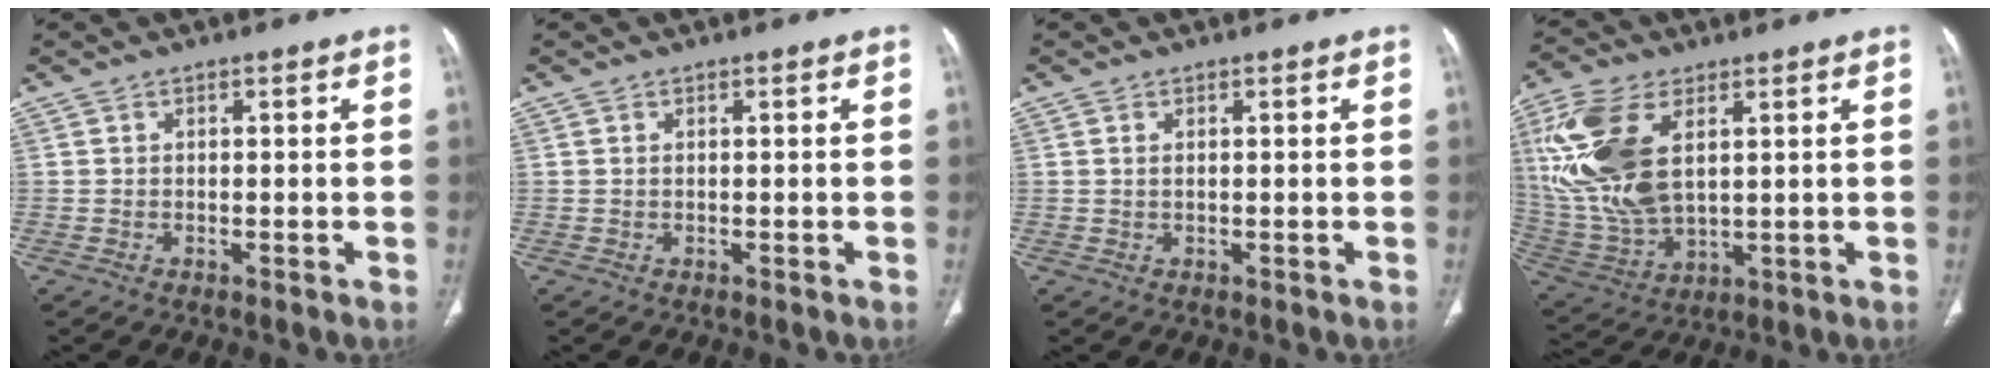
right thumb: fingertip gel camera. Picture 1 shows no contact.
{"total": 0.0}
{"total": 0.6, "force": [0.2, 0.3, 0.5], "torque": [-0.012, 0.001, 0.005]}
{"total": 18.6, "force": [4.9, 10.1, 14.8], "torque": [-0.322, -0.012, 0.102]}